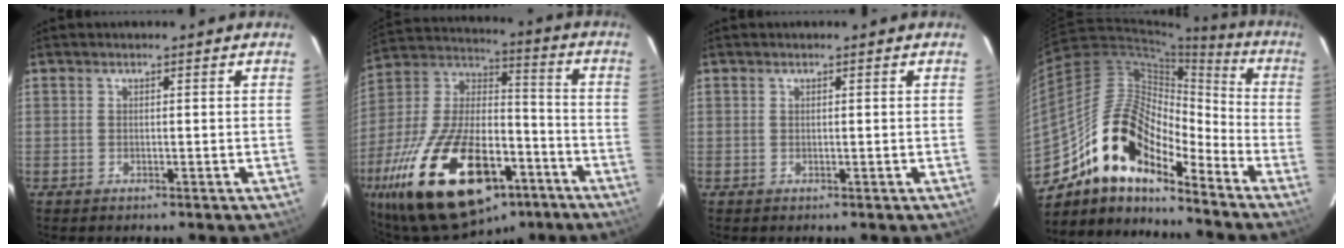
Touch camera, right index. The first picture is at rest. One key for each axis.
{"total": 31.0, "fx": -16.9, "fy": 14.3, "fz": 21.6, "tx": -0.418, "ty": -0.012, "tz": -0.269}
{"total": 0.0}
{"total": 16.9, "fx": -12.5, "fy": 6.9, "fz": 9.0, "tx": -0.159, "ty": 0.018, "tz": -0.240}